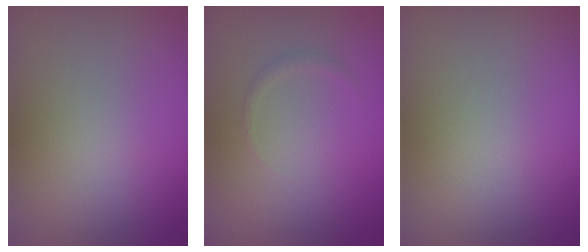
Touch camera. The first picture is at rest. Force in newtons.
{"total": 0.6, "press": 0.6, "slide": 0.0}
{"total": 0.0}